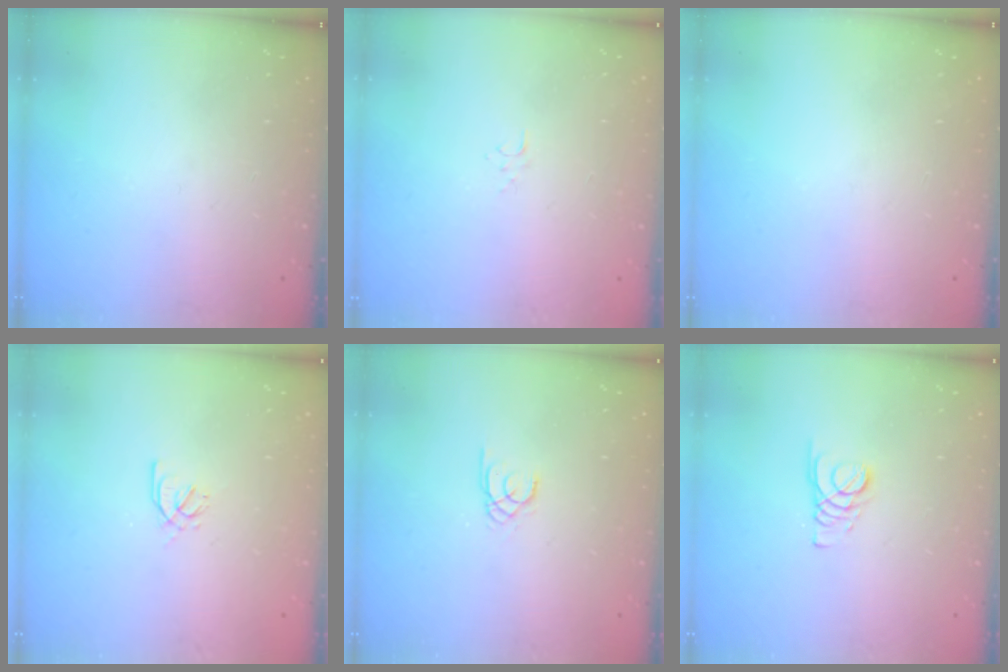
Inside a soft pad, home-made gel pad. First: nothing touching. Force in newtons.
{"total": 4.1, "press": 4.1, "slide": 0.6}
{"total": 0.0}
{"total": 2.1, "press": 2.0, "slide": 0.7}
{"total": 1.3, "press": 1.3, "slide": 0.1}
{"total": 1.8, "press": 1.7, "slide": 0.1}